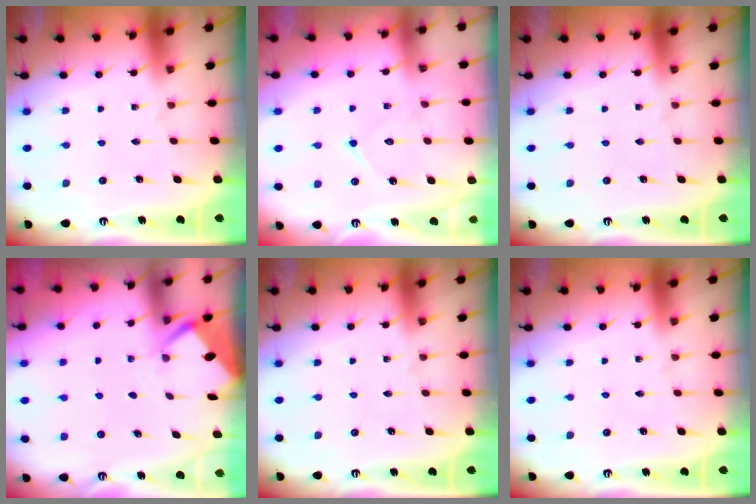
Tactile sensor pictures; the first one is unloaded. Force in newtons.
{"total": 8.8, "press": 8.8, "slide": 0.8}
{"total": 0.0}
{"total": 2.6, "press": 2.6, "slide": 0.3}
{"total": 0.0}
{"total": 0.0}